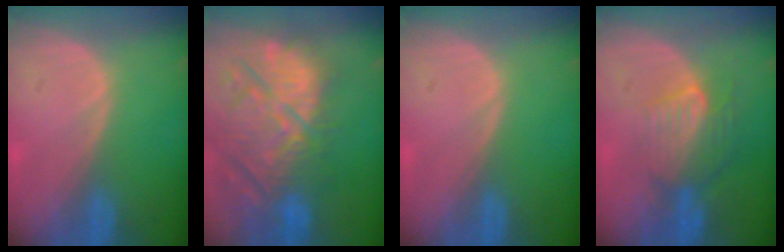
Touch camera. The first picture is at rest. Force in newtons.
{"total": 14.4, "press": 12.6, "slide": 6.9}
{"total": 0.0}
{"total": 7.9, "press": 7.3, "slide": 3.1}